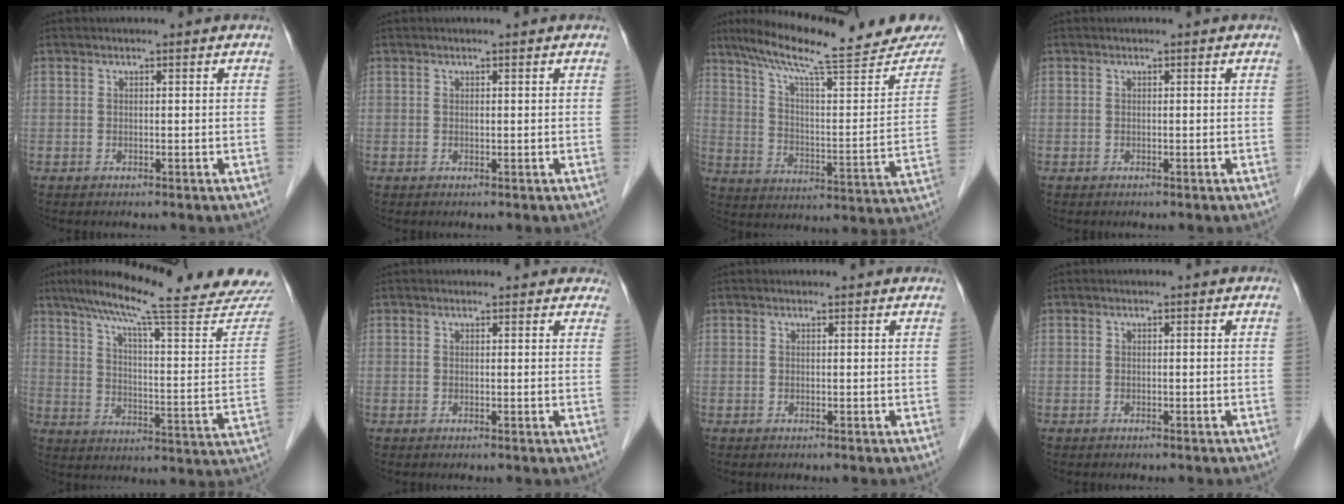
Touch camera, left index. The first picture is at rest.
{"total": 0.0}
{"total": 24.6, "force": [20.7, 3.0, 13.0], "torque": [-0.201, -0.017, 0.288]}
{"total": 0.0}
{"total": 27.0, "force": [23.6, 1.1, 13.0], "torque": [-0.201, -0.060, 0.306]}
{"total": 5.6, "force": [5.1, 2.0, 1.3], "torque": [0.006, 0.004, 0.040]}
{"total": 1.3, "force": [1.3, 0.3, 0.2], "torque": [-0.012, 0.008, 0.015]}
{"total": 0.0}